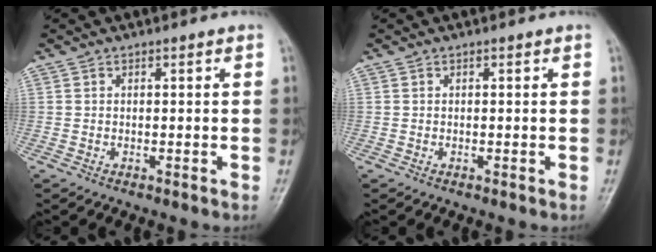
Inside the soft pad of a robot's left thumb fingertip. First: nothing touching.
{"total": 0.0}